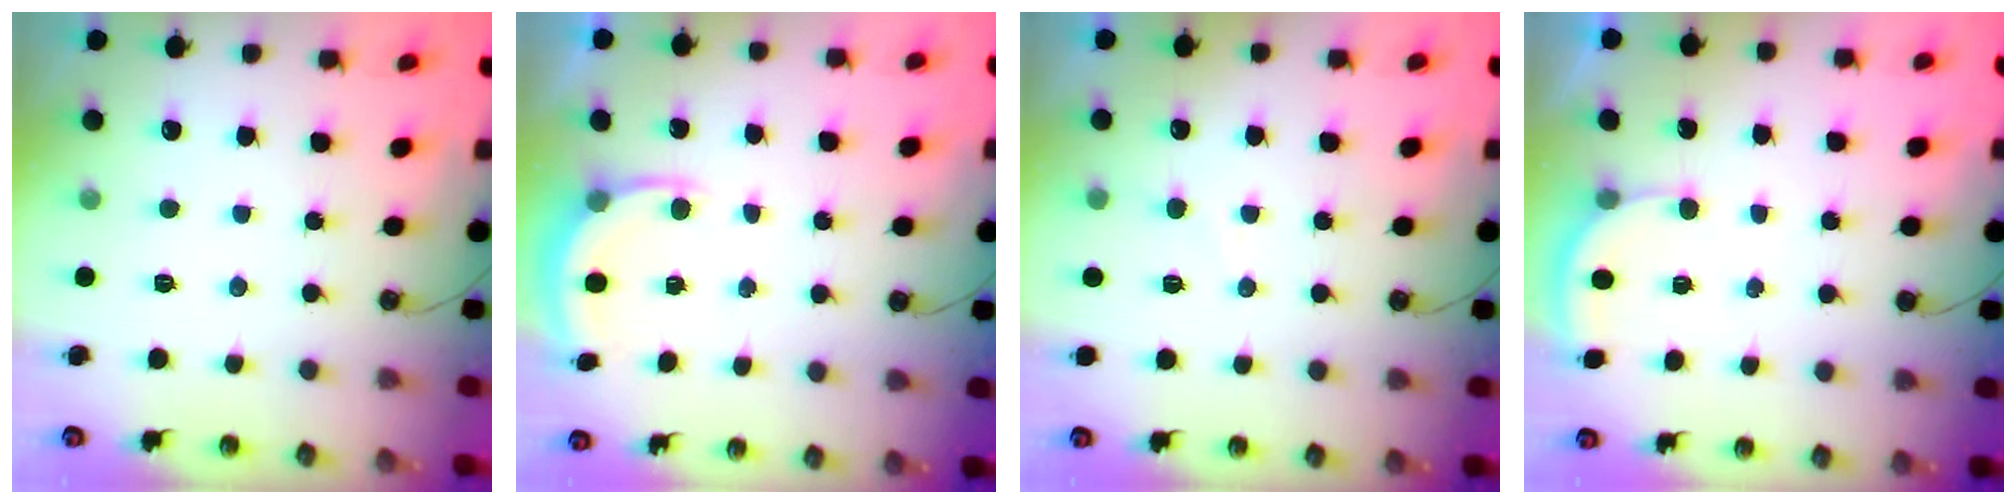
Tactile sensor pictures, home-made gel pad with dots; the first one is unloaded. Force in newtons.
{"total": 4.8, "press": 4.7, "slide": 0.2}
{"total": 5.0, "press": 4.9, "slide": 0.5}
{"total": 2.7, "press": 2.7, "slide": 0.5}